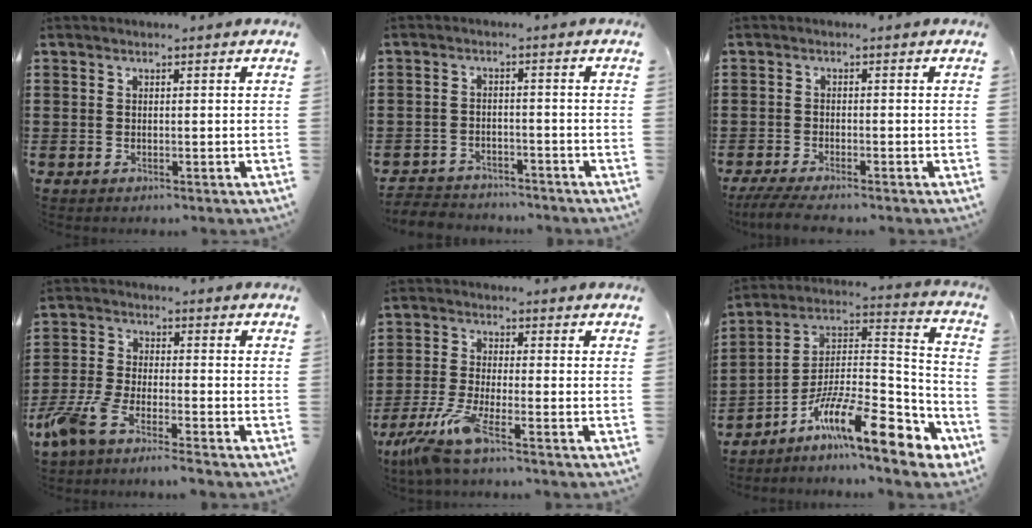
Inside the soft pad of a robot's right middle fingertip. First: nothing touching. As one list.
[{"total": 3.1, "force": [-3.1, 0.6, -0.2], "torque": [-0.004, 0.000, -0.067]}, {"total": 2.7, "force": [-2.3, 0.0, 1.3], "torque": [-0.035, -0.008, -0.048]}, {"total": 5.8, "force": [-4.8, 0.6, 3.2], "torque": [-0.093, -0.016, -0.100]}, {"total": 6.5, "force": [-4.6, 0.3, 4.6], "torque": [-0.115, -0.022, -0.092]}, {"total": 13.6, "force": [-8.8, 2.6, 10.0], "torque": [-0.181, -0.005, -0.166]}]